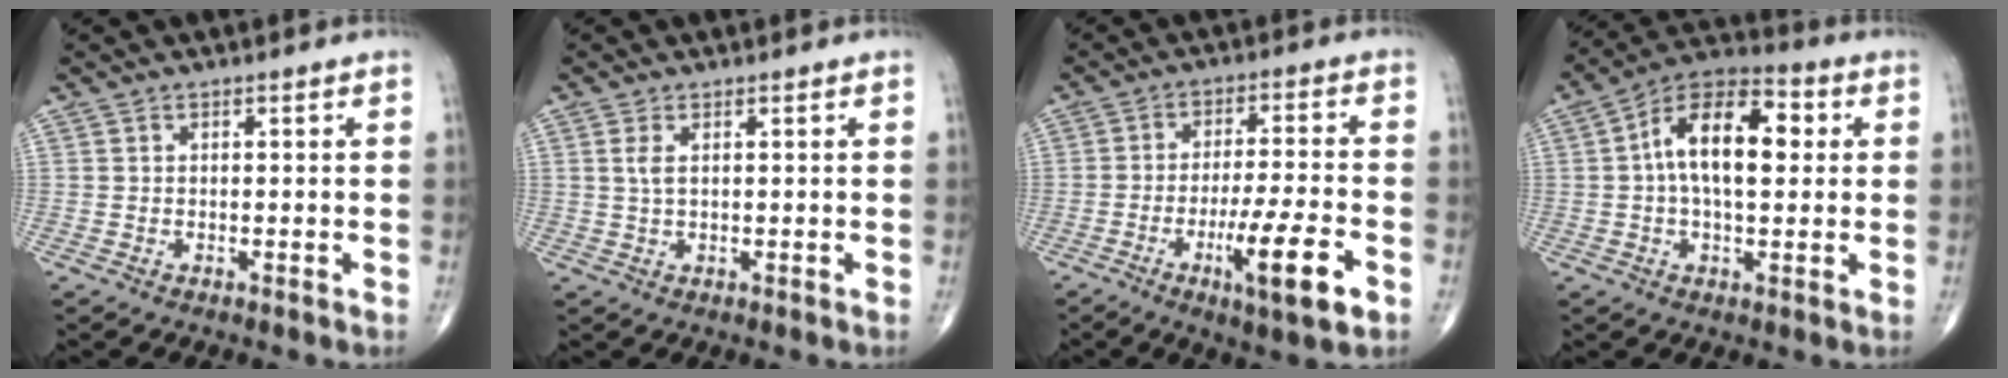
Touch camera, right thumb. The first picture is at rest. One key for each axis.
{"total": 2.0, "fx": 0.6, "fy": 0.7, "fz": 1.8, "tx": -0.042, "ty": 0.002, "tz": 0.018}
{"total": 12.3, "fx": -5.1, "fy": 1.9, "fz": 11.0, "tx": -0.190, "ty": 0.009, "tz": -0.080}
{"total": 14.6, "fx": 2.0, "fy": 7.5, "fz": 12.4, "tx": -0.197, "ty": 0.028, "tz": 0.022}